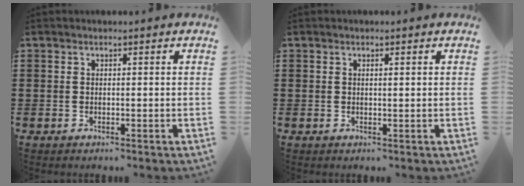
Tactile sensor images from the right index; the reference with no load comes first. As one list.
[{"total": 0.7, "force": [0.3, 0.0, 0.6], "torque": [-0.013, 0.000, 0.005]}]